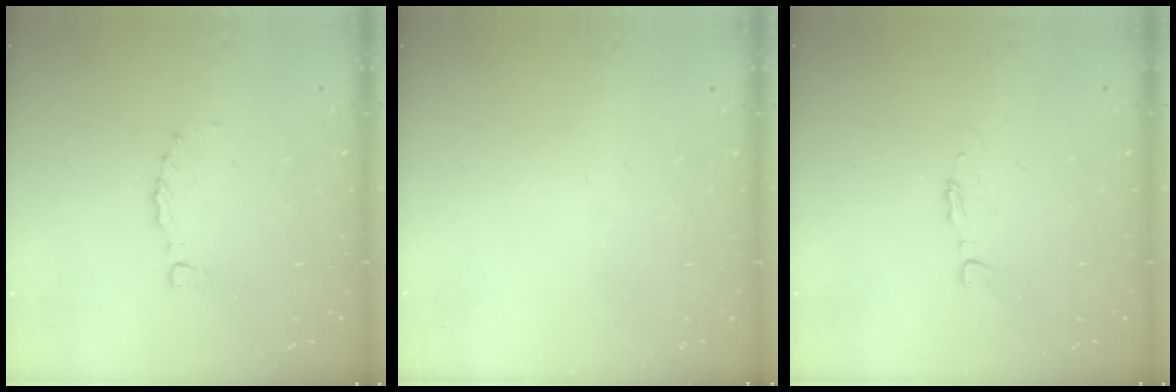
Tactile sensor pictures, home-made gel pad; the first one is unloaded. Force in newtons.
{"total": 1.5, "press": 1.5, "slide": 0.1}
{"total": 2.9, "press": 2.9, "slide": 0.2}